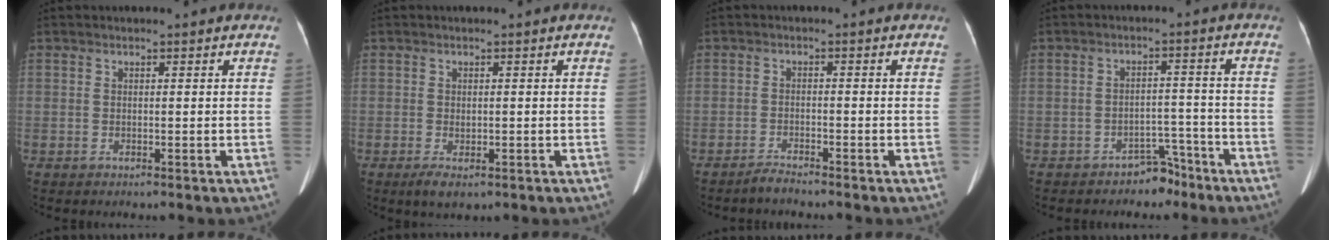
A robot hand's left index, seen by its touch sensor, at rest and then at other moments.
{"total": 2.8, "force": [-1.4, 1.3, 2.1], "torque": [-0.045, -0.005, -0.015]}
{"total": 2.0, "force": [-2.0, -0.1, 0.3], "torque": [-0.013, -0.007, -0.036]}
{"total": 4.4, "force": [-3.7, 2.3, 0.9], "torque": [-0.011, 0.018, -0.049]}